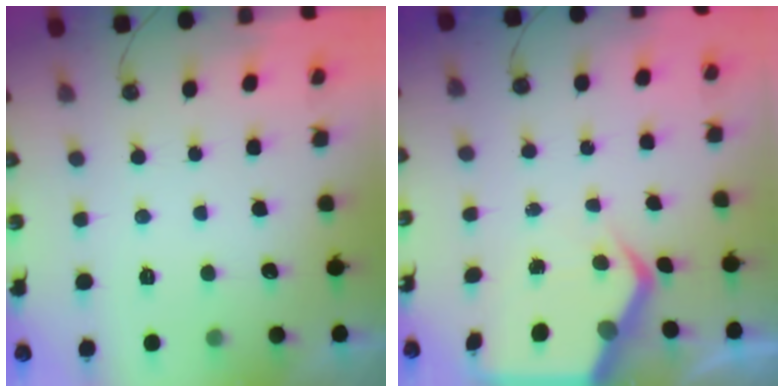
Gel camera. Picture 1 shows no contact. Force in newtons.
{"total": 6.3, "press": 6.3, "slide": 0.6}